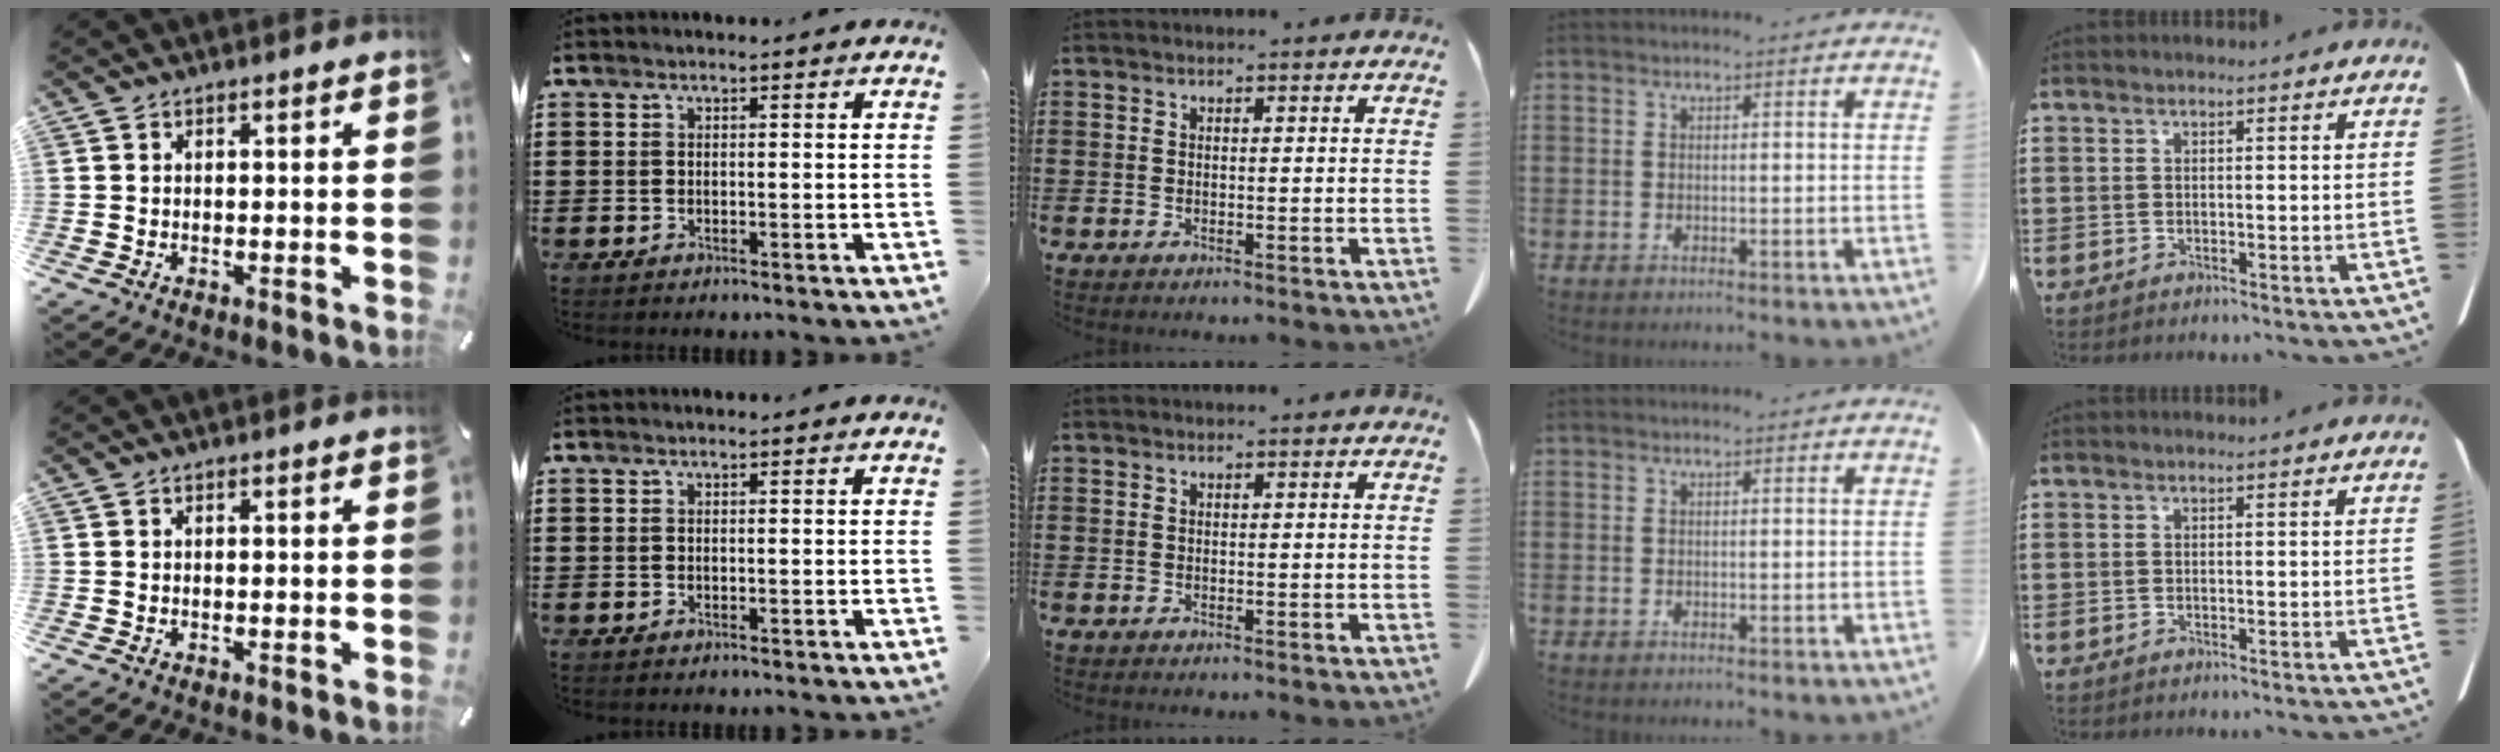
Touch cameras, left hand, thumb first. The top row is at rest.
{}